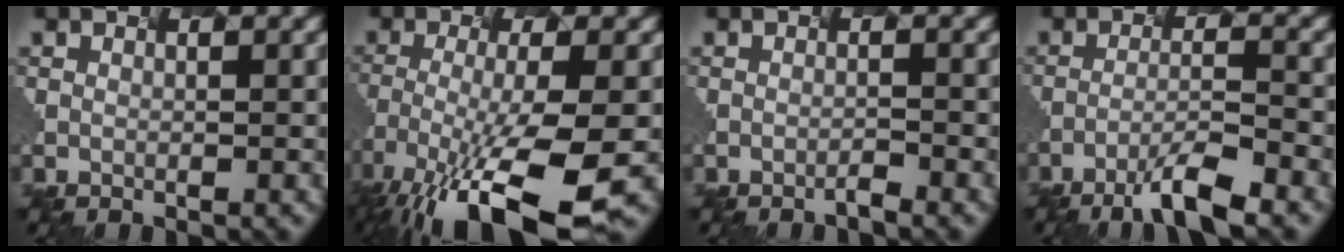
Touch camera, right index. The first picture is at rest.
{"total": 10.9, "force": [-7.6, 1.5, 7.7], "torque": [-0.164, -0.031, -0.097]}
{"total": 1.8, "force": [-1.5, -0.9, -0.4], "torque": [-0.007, -0.012, 0.002]}
{"total": 4.8, "force": [-4.1, -0.7, 2.4], "torque": [-0.061, -0.005, -0.045]}